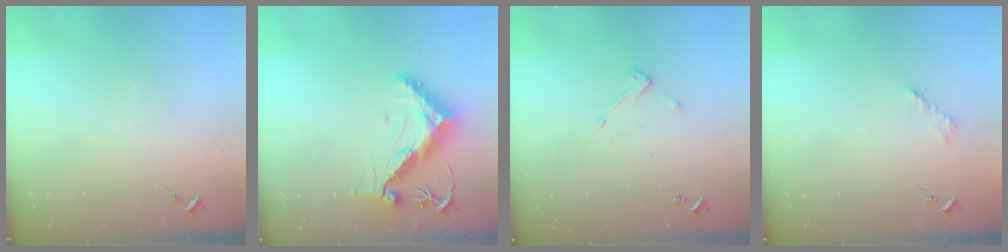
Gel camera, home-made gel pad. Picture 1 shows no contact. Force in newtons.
{"total": 12.8, "press": 12.8, "slide": 1.2}
{"total": 7.5, "press": 7.5, "slide": 0.5}
{"total": 2.6, "press": 2.6, "slide": 0.4}